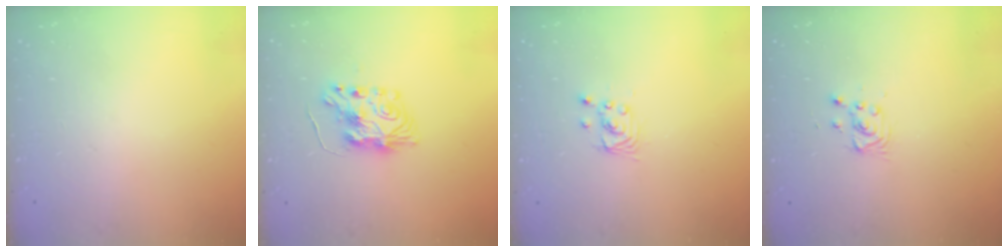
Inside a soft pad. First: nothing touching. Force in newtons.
{"total": 8.8, "press": 8.8, "slide": 0.6}
{"total": 2.8, "press": 2.8, "slide": 0.1}
{"total": 2.8, "press": 2.8, "slide": 0.4}